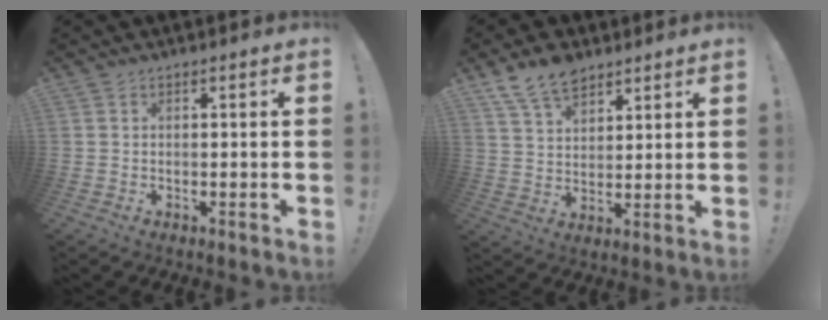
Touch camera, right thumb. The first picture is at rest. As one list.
[{"total": 10.2, "force": [7.7, 5.2, 4.2], "torque": [-0.076, -0.040, 0.148]}]